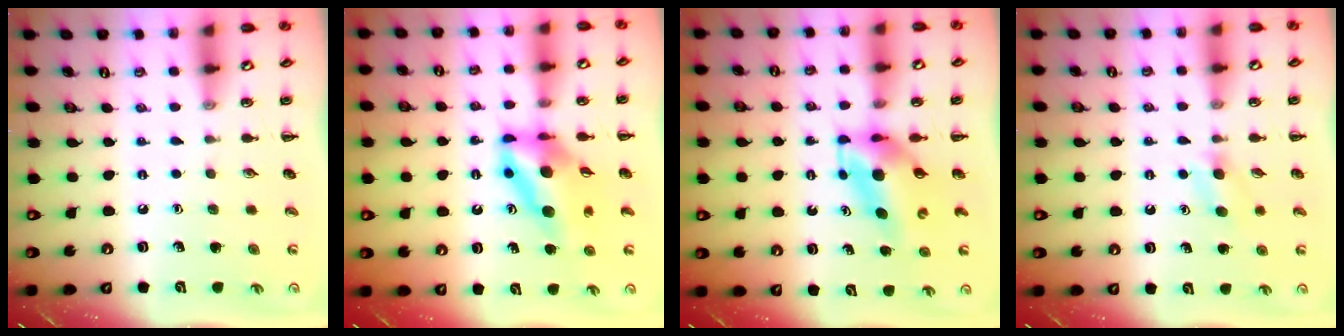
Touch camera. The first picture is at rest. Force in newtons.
{"total": 11.0, "press": 10.3, "slide": 3.7}
{"total": 5.4, "press": 5.1, "slide": 1.5}
{"total": 3.3, "press": 3.0, "slide": 1.3}